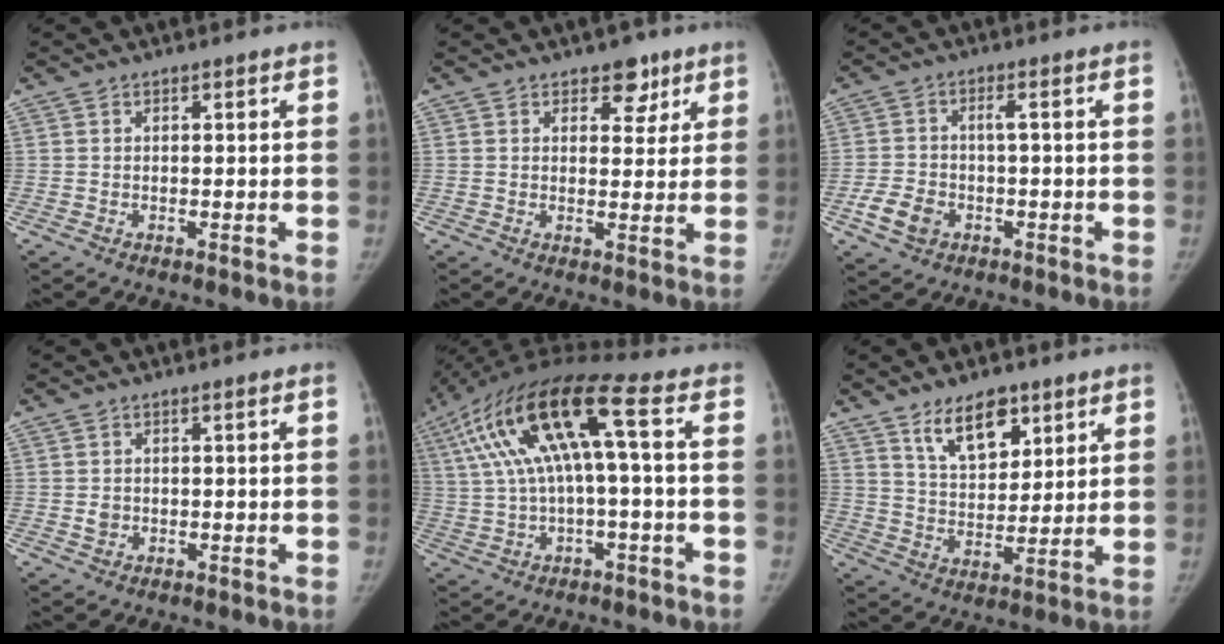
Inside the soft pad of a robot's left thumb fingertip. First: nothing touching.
{"total": 4.7, "force": [3.0, 3.0, 2.1], "torque": [0.004, -0.015, 0.040]}
{"total": 6.0, "force": [-2.3, 3.8, 4.1], "torque": [-0.077, 0.018, -0.035]}
{"total": 1.4, "force": [0.0, 1.1, 0.8], "torque": [-0.008, 0.003, 0.005]}
{"total": 17.1, "force": [3.0, 4.0, 16.3], "torque": [-0.340, 0.050, 0.056]}
{"total": 10.5, "force": [6.4, 5.6, 6.2], "torque": [-0.072, -0.042, 0.117]}